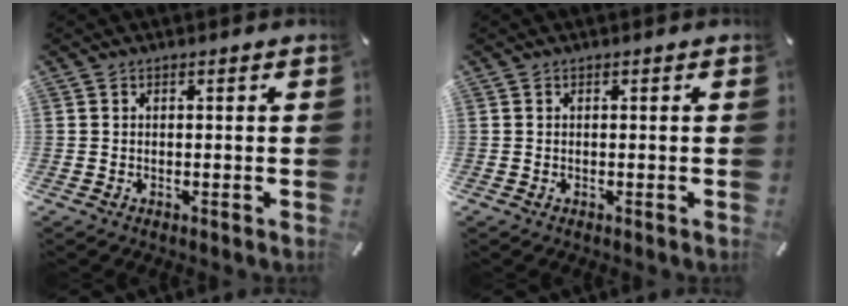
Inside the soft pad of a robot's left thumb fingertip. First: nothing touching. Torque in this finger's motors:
{"motor_torque": [-0.02, 0.03, -0.01, 0.01, 0.00]}